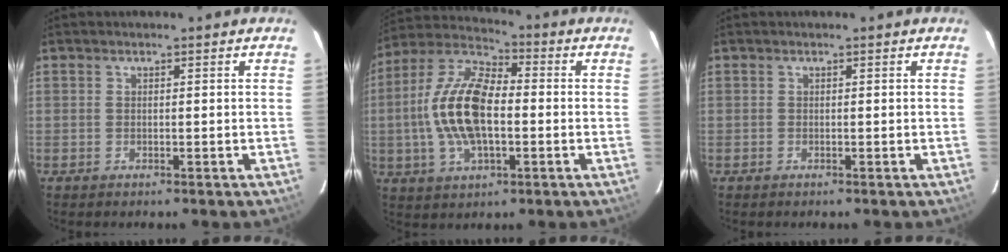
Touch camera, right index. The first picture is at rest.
{"total": 15.8, "force": [-1.3, 7.4, 13.9], "torque": [-0.286, 0.012, -0.030]}
{"total": 0.0}